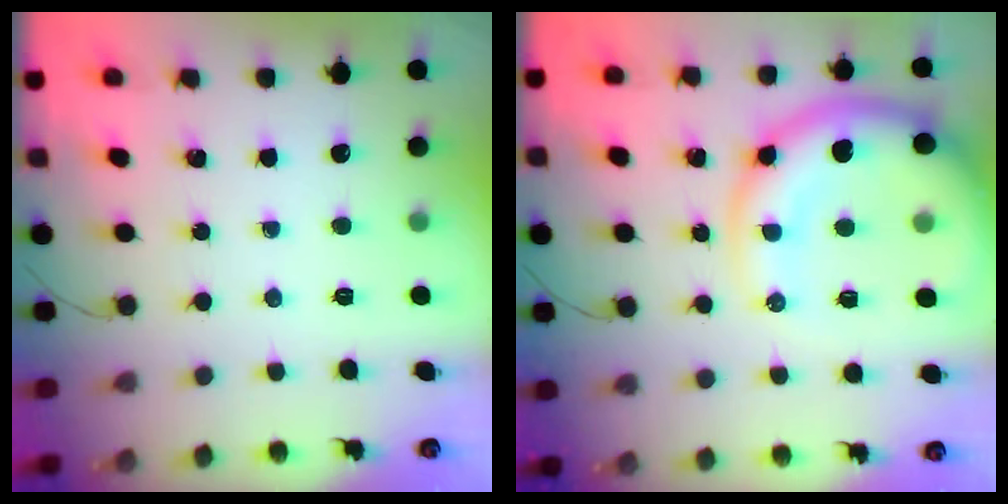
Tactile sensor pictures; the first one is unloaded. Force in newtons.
{"total": 13.9, "press": 13.3, "slide": 3.9}